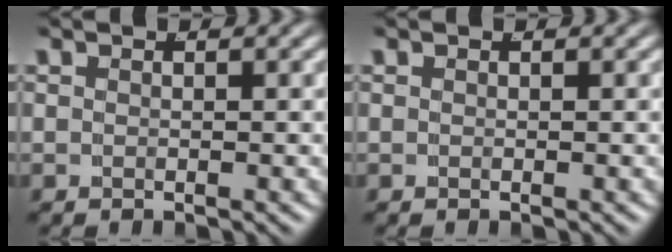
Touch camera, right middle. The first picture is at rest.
{"total": 0.0}